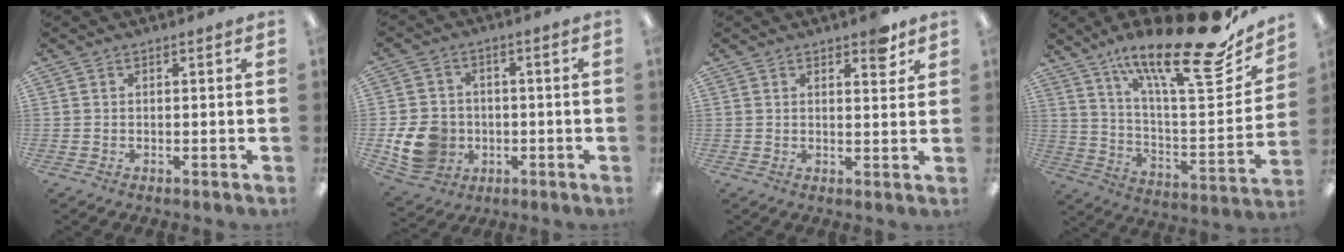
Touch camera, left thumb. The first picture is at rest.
{"total": 10.2, "force": [-2.3, 8.8, 4.5], "torque": [-0.105, 0.013, -0.036]}
{"total": 4.5, "force": [3.2, 1.8, 2.6], "torque": [-0.019, -0.017, 0.048]}
{"total": 25.1, "force": [17.9, 5.7, 16.7], "torque": [-0.253, -0.125, 0.288]}